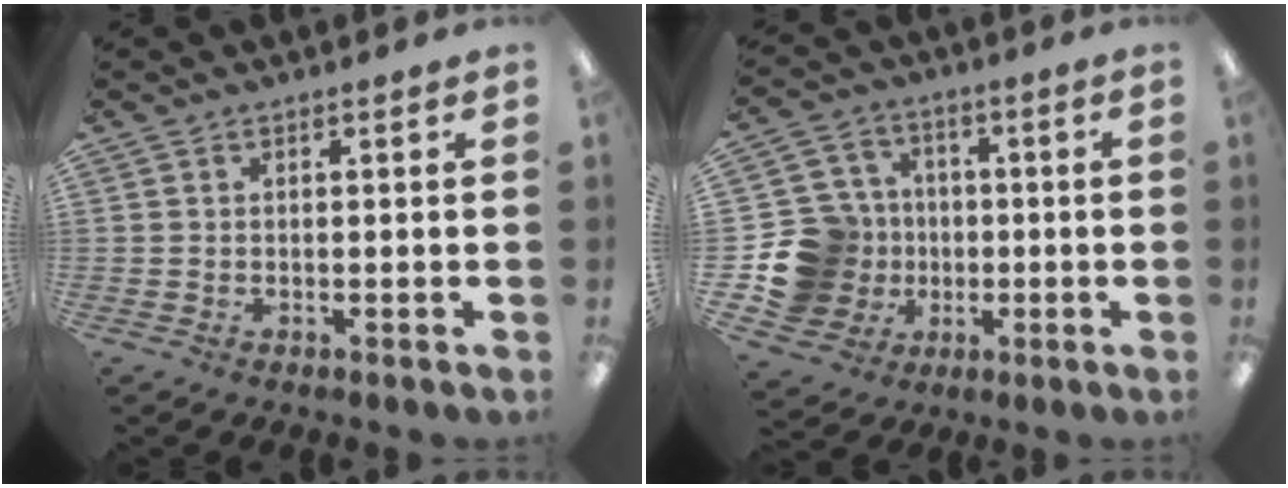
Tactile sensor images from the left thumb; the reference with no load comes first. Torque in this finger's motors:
{"motor_torque": [-0.27, 0.34, -0.13, -0.09, 0.01]}